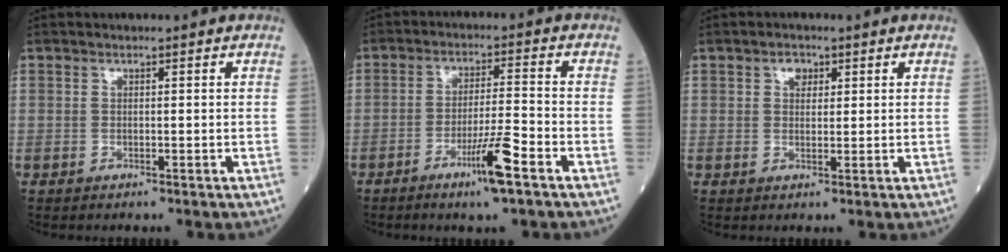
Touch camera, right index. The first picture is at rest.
{"total": 7.0, "force": [-4.0, -0.4, 5.8], "torque": [-0.102, -0.009, -0.073]}
{"total": 2.1, "force": [1.1, 1.5, 1.1], "torque": [-0.016, 0.004, 0.016]}